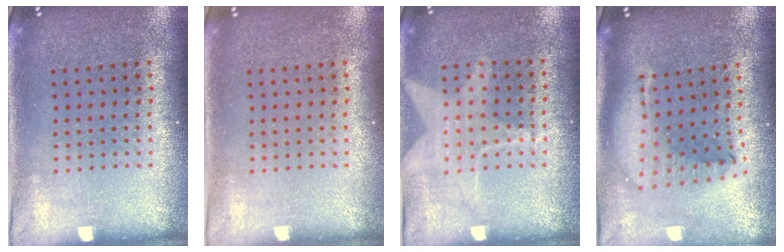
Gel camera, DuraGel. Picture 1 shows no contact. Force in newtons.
{"total": 0.0}
{"total": 1.2, "press": 1.2, "slide": 0.1}
{"total": 2.2, "press": 1.7, "slide": 1.4}